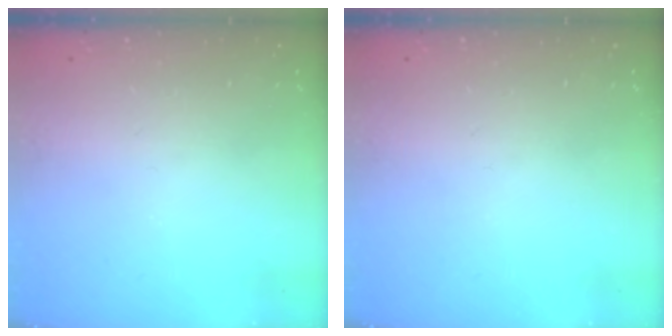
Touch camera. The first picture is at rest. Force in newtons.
{"total": 0.0}